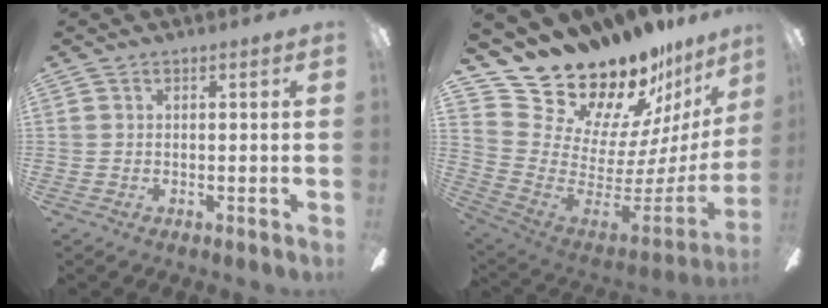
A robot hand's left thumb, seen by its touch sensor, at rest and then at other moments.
{"total": 18.1, "force": [17.0, 5.4, 3.0], "torque": [-0.078, -0.160, 0.325]}